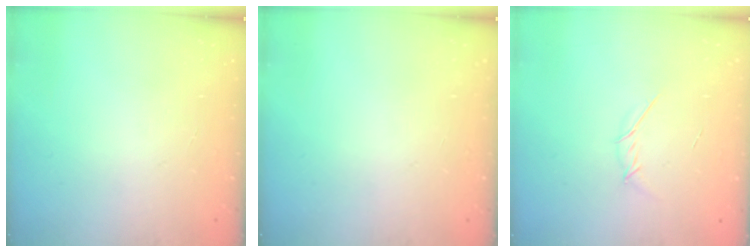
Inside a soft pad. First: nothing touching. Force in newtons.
{"total": 0.0}
{"total": 4.2, "press": 4.1, "slide": 1.1}